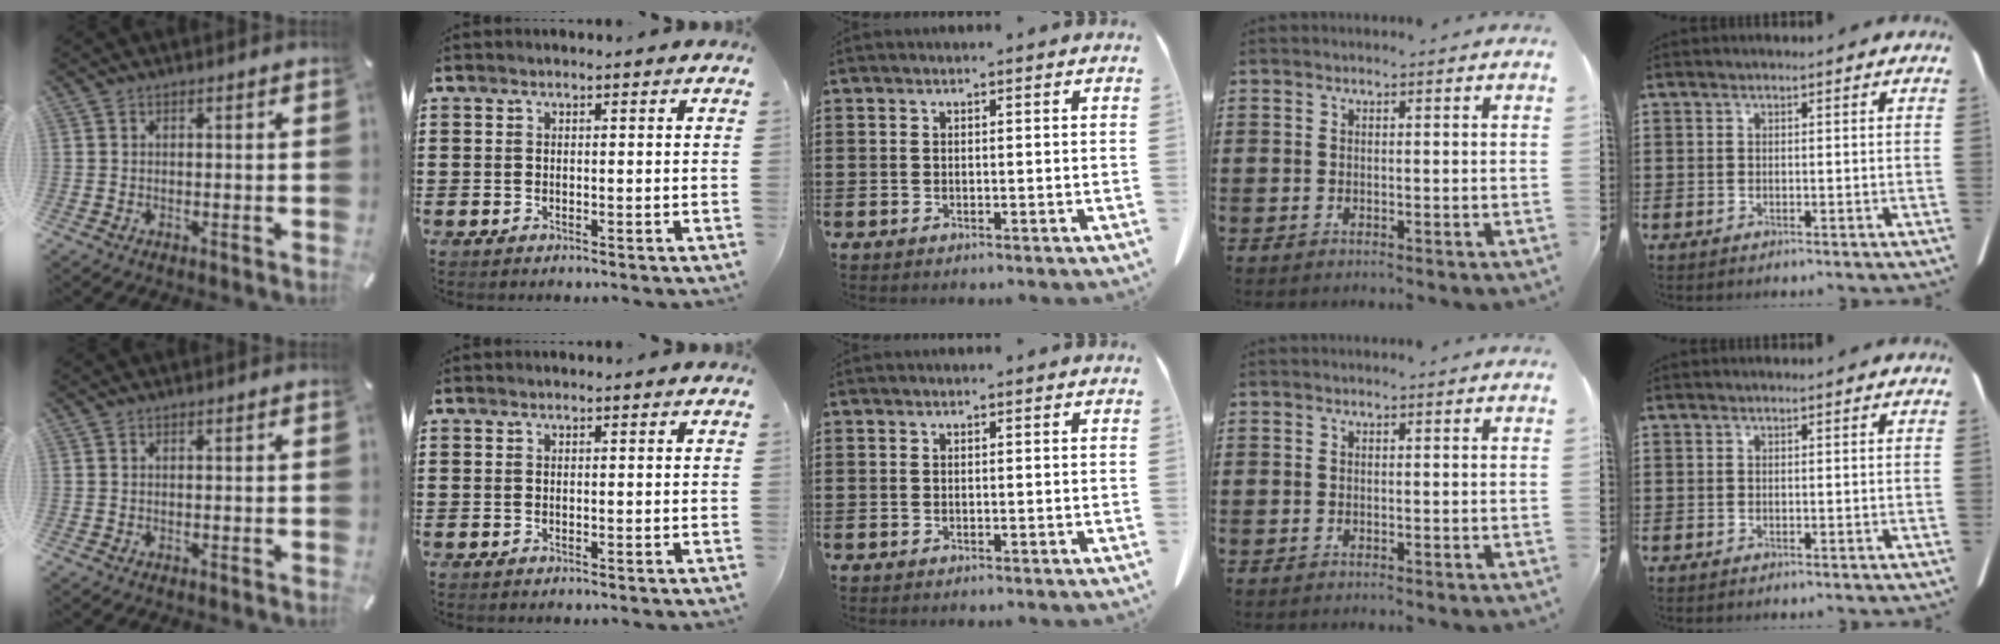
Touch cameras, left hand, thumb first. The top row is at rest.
{}